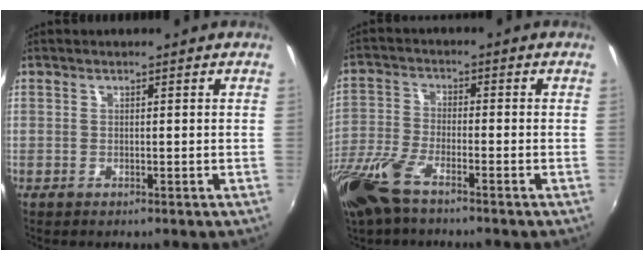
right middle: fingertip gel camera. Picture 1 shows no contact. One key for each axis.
{"total": 11.8, "fx": -8.3, "fy": 3.5, "fz": 7.6, "tx": -0.180, "ty": -0.027, "tz": -0.173}